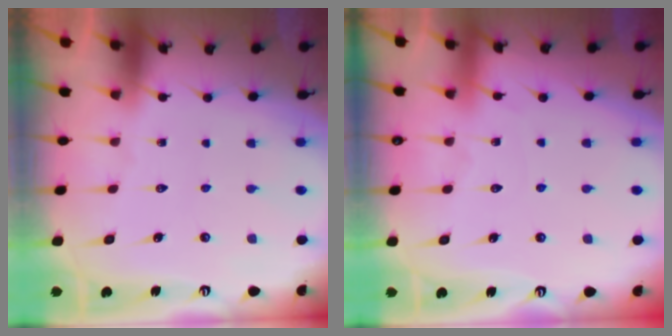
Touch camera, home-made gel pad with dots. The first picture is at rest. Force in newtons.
{"total": 3.9, "press": 3.9, "slide": 0.4}